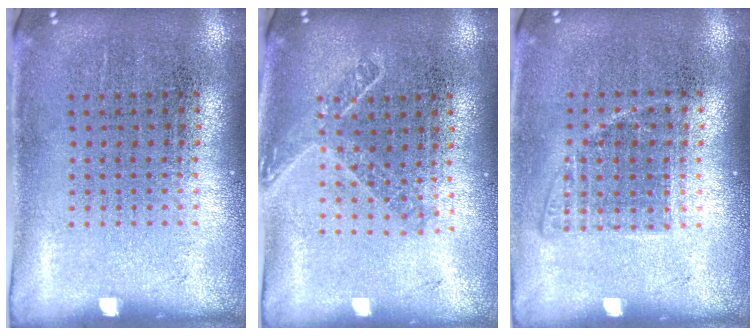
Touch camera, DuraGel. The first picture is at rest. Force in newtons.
{"total": 1.5, "press": 1.2, "slide": 0.9}
{"total": 1.0, "press": 0.9, "slide": 0.4}